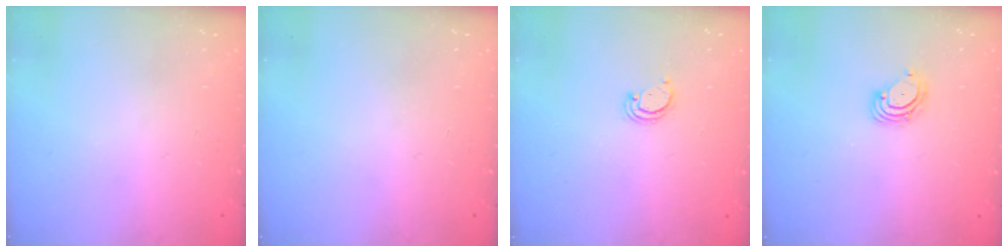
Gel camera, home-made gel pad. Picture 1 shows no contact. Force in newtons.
{"total": 0.0}
{"total": 2.2, "press": 2.2, "slide": 0.2}
{"total": 3.4, "press": 3.4, "slide": 0.3}